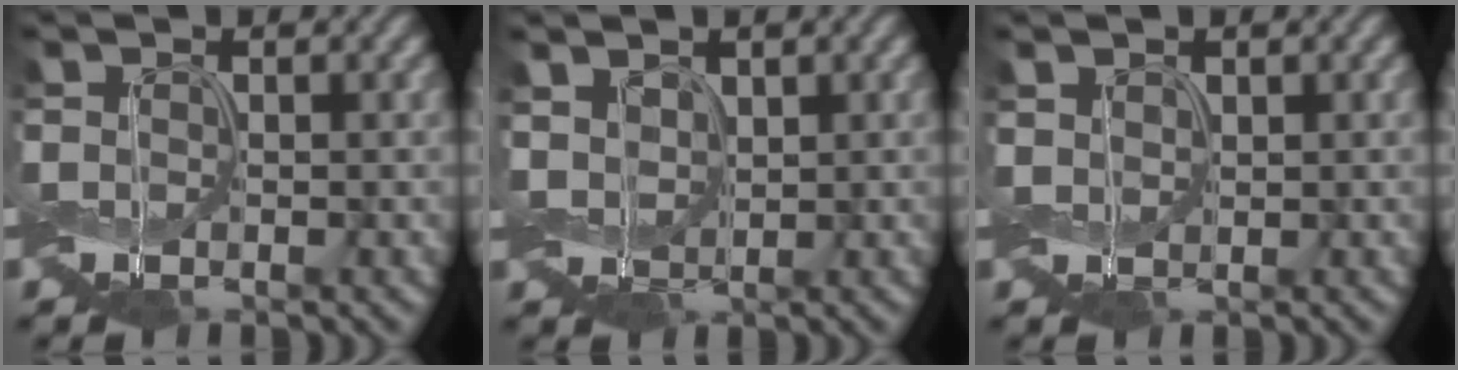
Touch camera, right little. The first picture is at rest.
{"total": 2.3, "force": [0.6, 1.7, 1.4], "torque": [-0.035, 0.000, 0.006]}
{"total": 0.9, "force": [0.4, 0.7, 0.4], "torque": [-0.012, 0.001, 0.006]}